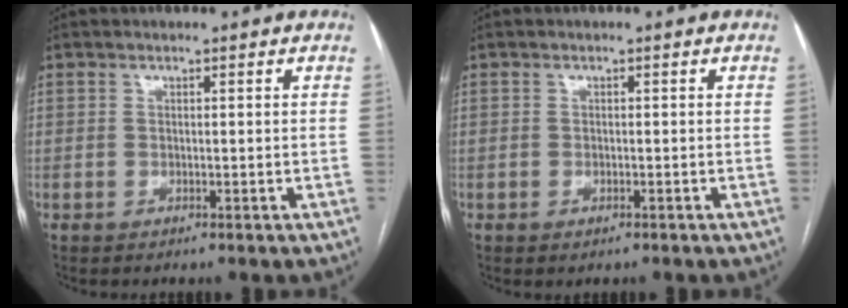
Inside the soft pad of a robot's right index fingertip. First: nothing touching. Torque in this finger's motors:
{"motor_torque": [0.47, -0.31, 0.01, -0.02]}